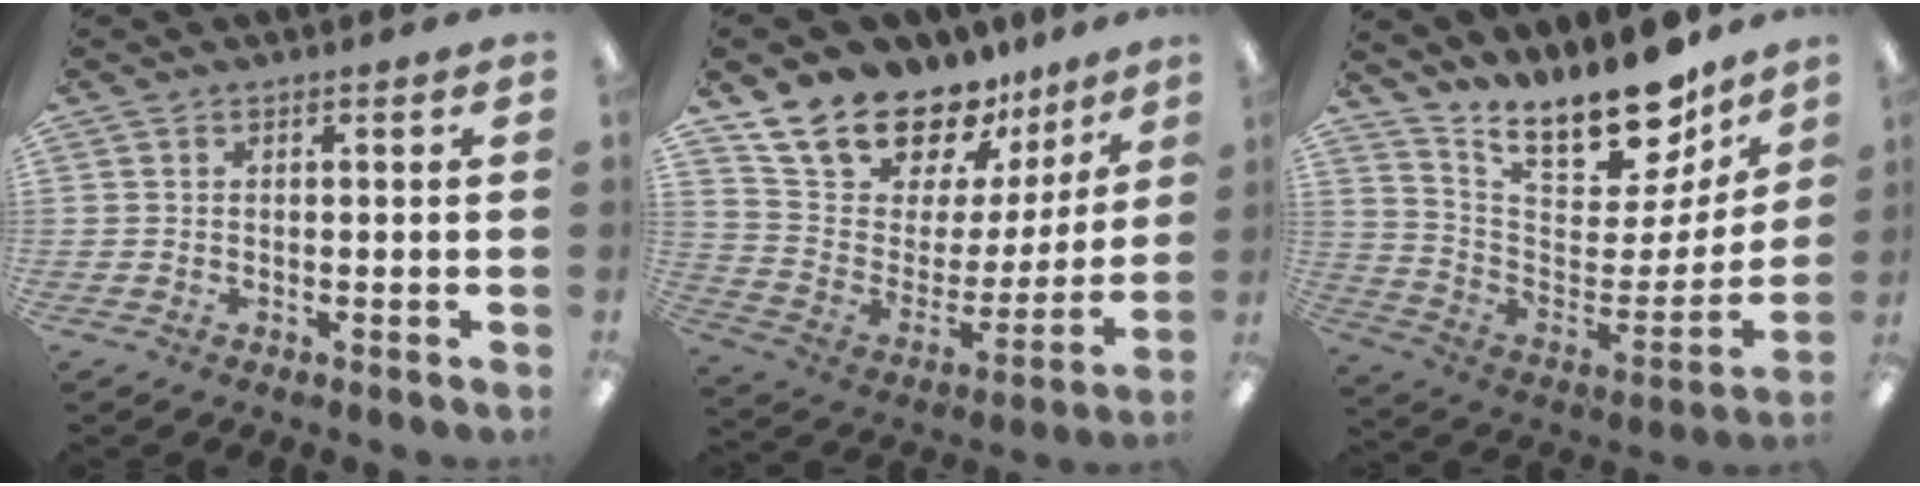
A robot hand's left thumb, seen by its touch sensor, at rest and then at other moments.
{"total": 19.1, "force": [16.3, 8.2, 5.5], "torque": [-0.115, -0.128, 0.295]}
{"total": 18.8, "force": [15.9, 6.2, 7.7], "torque": [-0.110, -0.131, 0.271]}